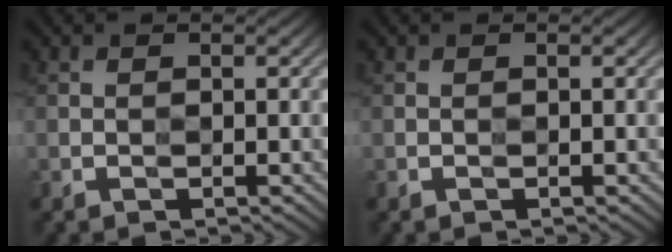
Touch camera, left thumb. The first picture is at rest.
{"total": 0.0}